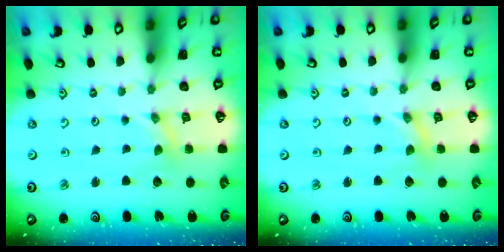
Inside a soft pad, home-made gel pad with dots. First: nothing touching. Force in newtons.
{"total": 0.0}